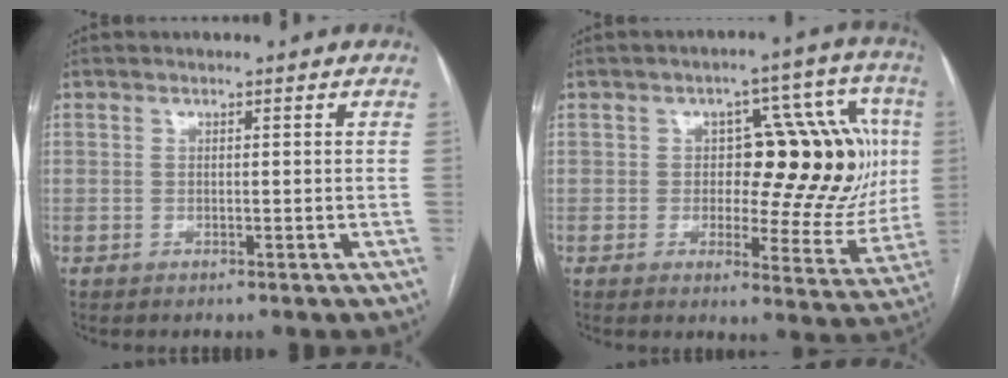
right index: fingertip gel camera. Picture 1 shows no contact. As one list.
[{"total": 16.8, "force": [2.0, 7.6, 14.9], "torque": [-0.169, 0.032, 0.032]}]